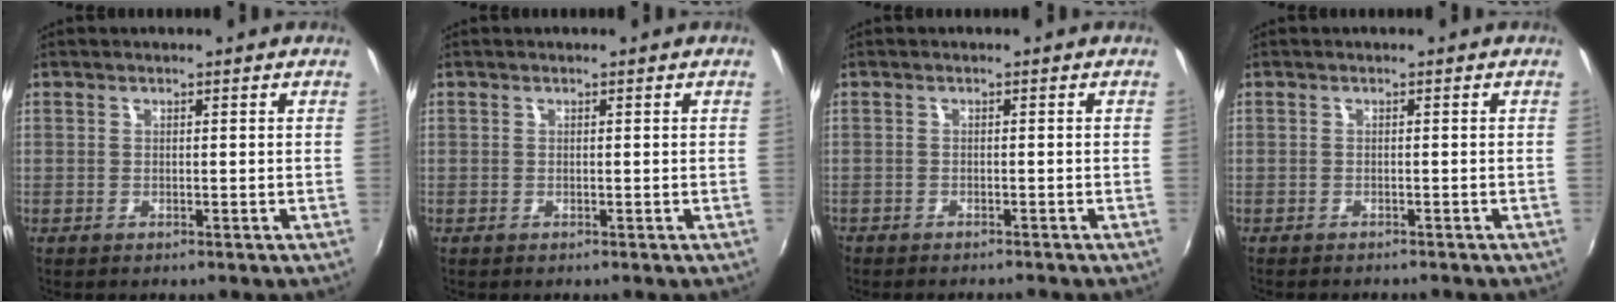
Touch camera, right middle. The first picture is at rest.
{"total": 0.0}
{"total": 2.0, "force": [-1.9, 0.5, 0.4], "torque": [-0.023, -0.008, -0.036]}
{"total": 2.0, "force": [-1.9, 0.4, 0.6], "torque": [-0.021, -0.012, -0.028]}